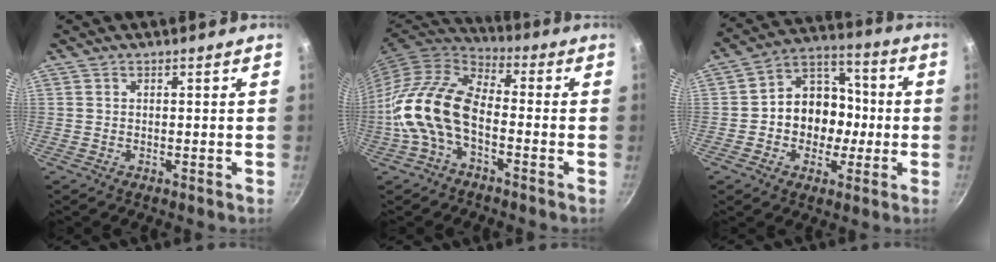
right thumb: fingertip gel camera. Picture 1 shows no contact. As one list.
[{"total": 14.4, "force": [-3.9, 8.1, 11.3], "torque": [-0.208, 0.038, -0.089]}, {"total": 13.2, "force": [-1.6, 10.9, 7.2], "torque": [-0.055, 0.038, -0.040]}]